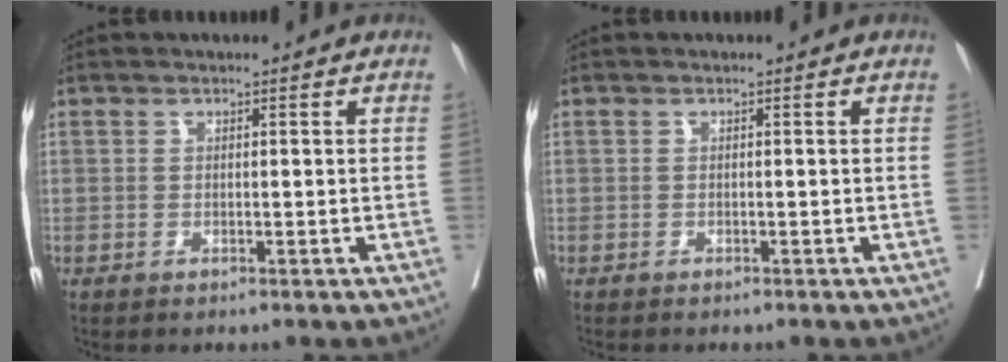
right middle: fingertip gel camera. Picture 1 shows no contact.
{"total": 1.4, "force": [-1.3, 0.3, 0.6], "torque": [-0.010, -0.003, -0.017]}